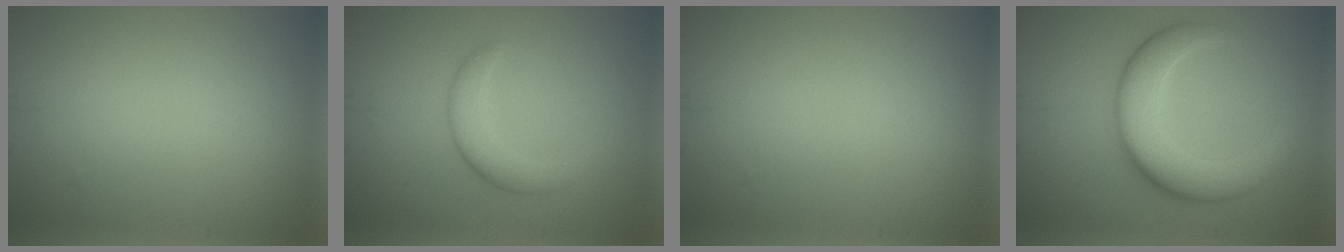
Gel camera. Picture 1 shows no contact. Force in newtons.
{"total": 2.9, "press": 2.9, "slide": 0.2}
{"total": 0.0}
{"total": 7.2, "press": 7.2, "slide": 0.3}